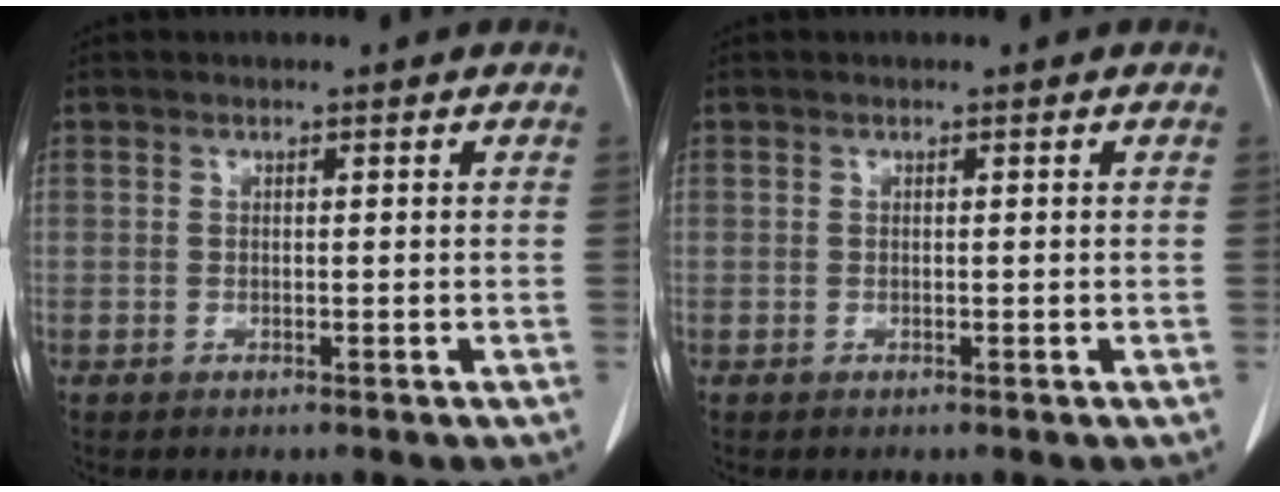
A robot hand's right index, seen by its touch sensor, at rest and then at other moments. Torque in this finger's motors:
{"motor_torque": [0.00, 0.00, 0.01, 0.00]}